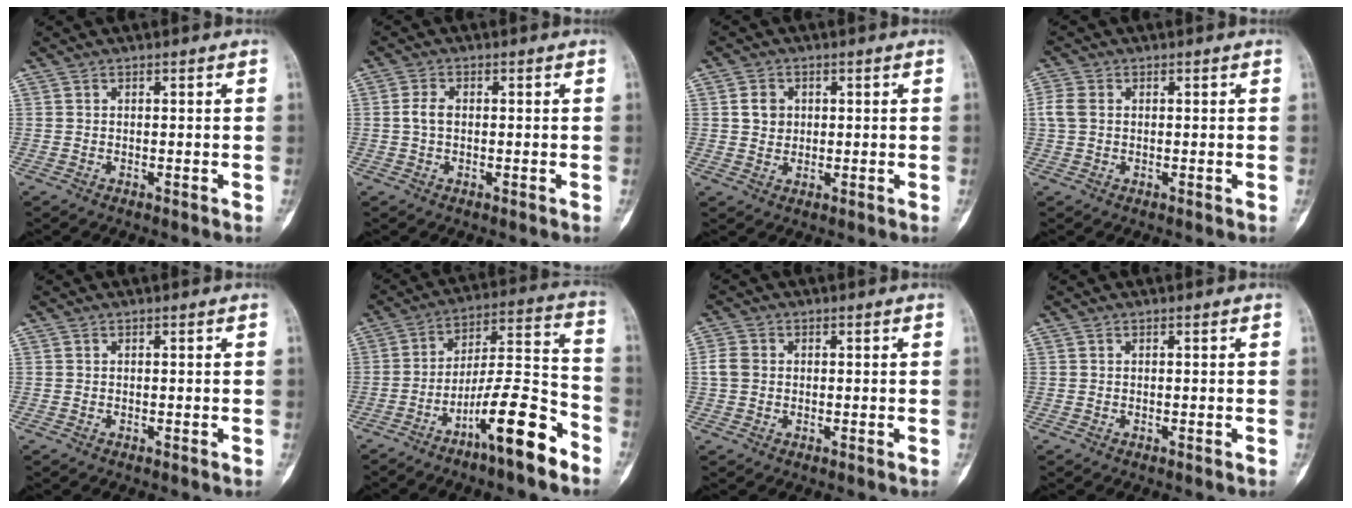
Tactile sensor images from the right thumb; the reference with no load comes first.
{"total": 2.6, "force": [0.0, 1.6, 2.0], "torque": [-0.042, 0.005, -0.002]}
{"total": 3.6, "force": [0.8, 3.1, 1.6], "torque": [-0.010, 0.000, 0.014]}
{"total": 3.1, "force": [0.4, 2.3, 2.1], "torque": [-0.059, 0.005, 0.004]}
{"total": 0.0}
{"total": 15.1, "force": [-9.1, 2.7, 11.8], "torque": [-0.200, 0.076, -0.154]}
{"total": 3.1, "force": [0.1, 2.6, 1.7], "torque": [-0.037, 0.007, -0.003]}
{"total": 0.0}